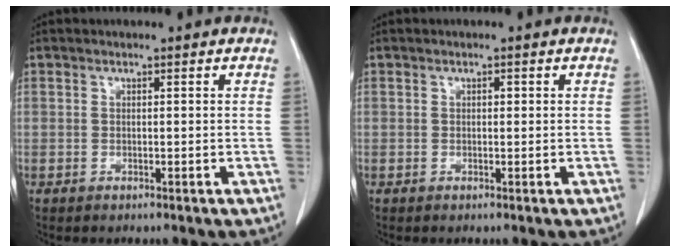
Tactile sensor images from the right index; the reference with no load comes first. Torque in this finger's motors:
{"motor_torque": [0.12, -0.07, 0.08, 0.02]}